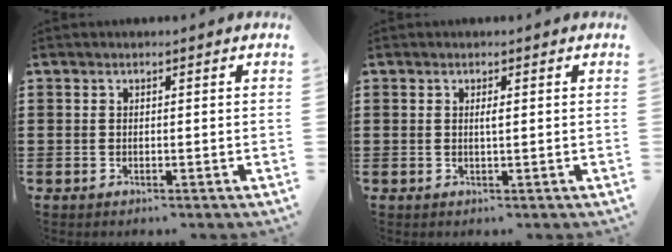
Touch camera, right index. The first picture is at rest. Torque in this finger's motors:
{"motor_torque": [0.03, -0.02, 0.00, 0.00]}